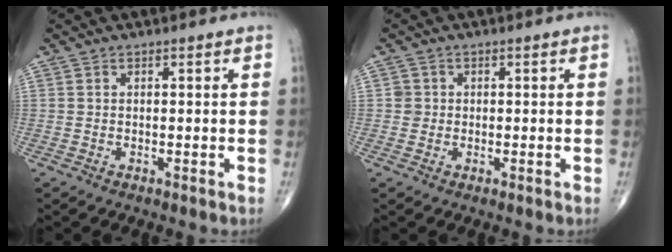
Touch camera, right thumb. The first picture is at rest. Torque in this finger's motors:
{"motor_torque": [-0.21, 0.05, 0.25, 0.12, -0.03]}